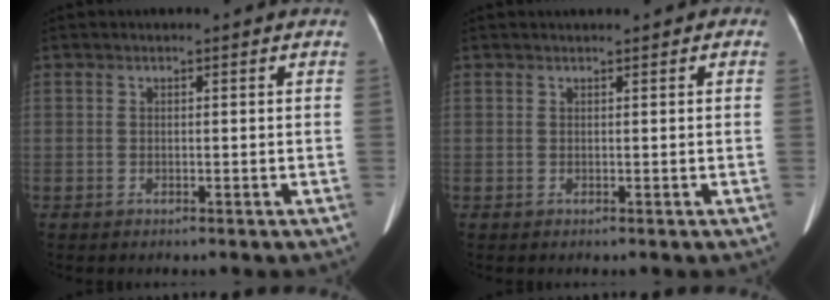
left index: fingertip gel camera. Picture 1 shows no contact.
{"total": 1.2, "force": [0.7, 0.5, 0.8], "torque": [-0.011, 0.015, 0.010]}